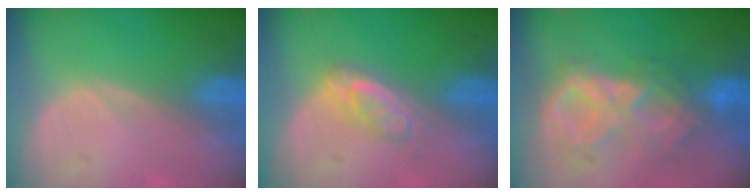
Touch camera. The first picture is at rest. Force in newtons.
{"total": 3.8, "press": 3.8, "slide": 0.1}
{"total": 9.3, "press": 8.0, "slide": 4.9}